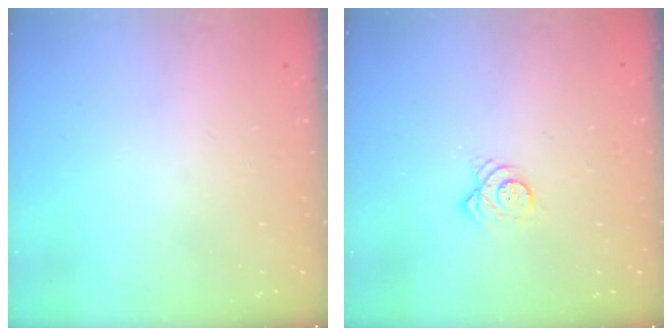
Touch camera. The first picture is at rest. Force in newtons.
{"total": 4.9, "press": 4.8, "slide": 0.5}